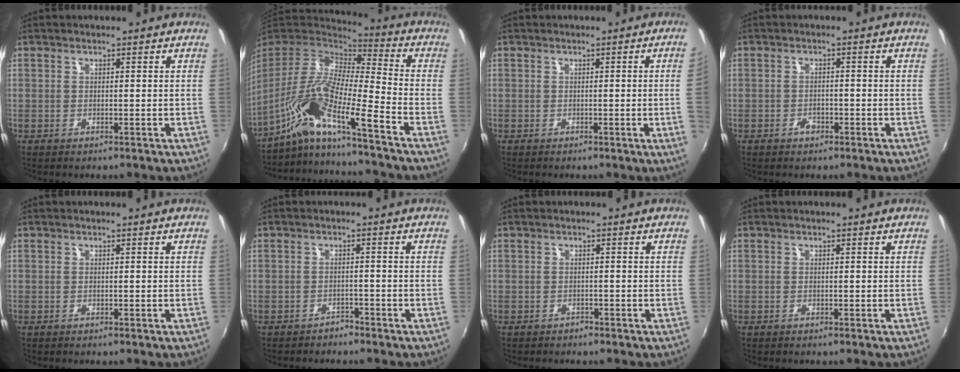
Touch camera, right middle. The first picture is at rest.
{"total": 15.4, "force": [-10.2, 0.5, 11.5], "torque": [-0.204, -0.020, -0.209]}
{"total": 3.5, "force": [0.1, -2.0, 2.9], "torque": [-0.043, -0.011, 0.007]}
{"total": 2.0, "force": [-1.4, 1.2, 0.8], "torque": [-0.015, 0.001, -0.022]}
{"total": 0.0}
{"total": 2.0, "force": [-1.9, 0.7, 0.1], "torque": [-0.007, -0.001, -0.030]}
{"total": 1.0, "force": [-0.9, 0.4, 0.0], "torque": [-0.005, 0.000, -0.015]}
{"total": 0.0}